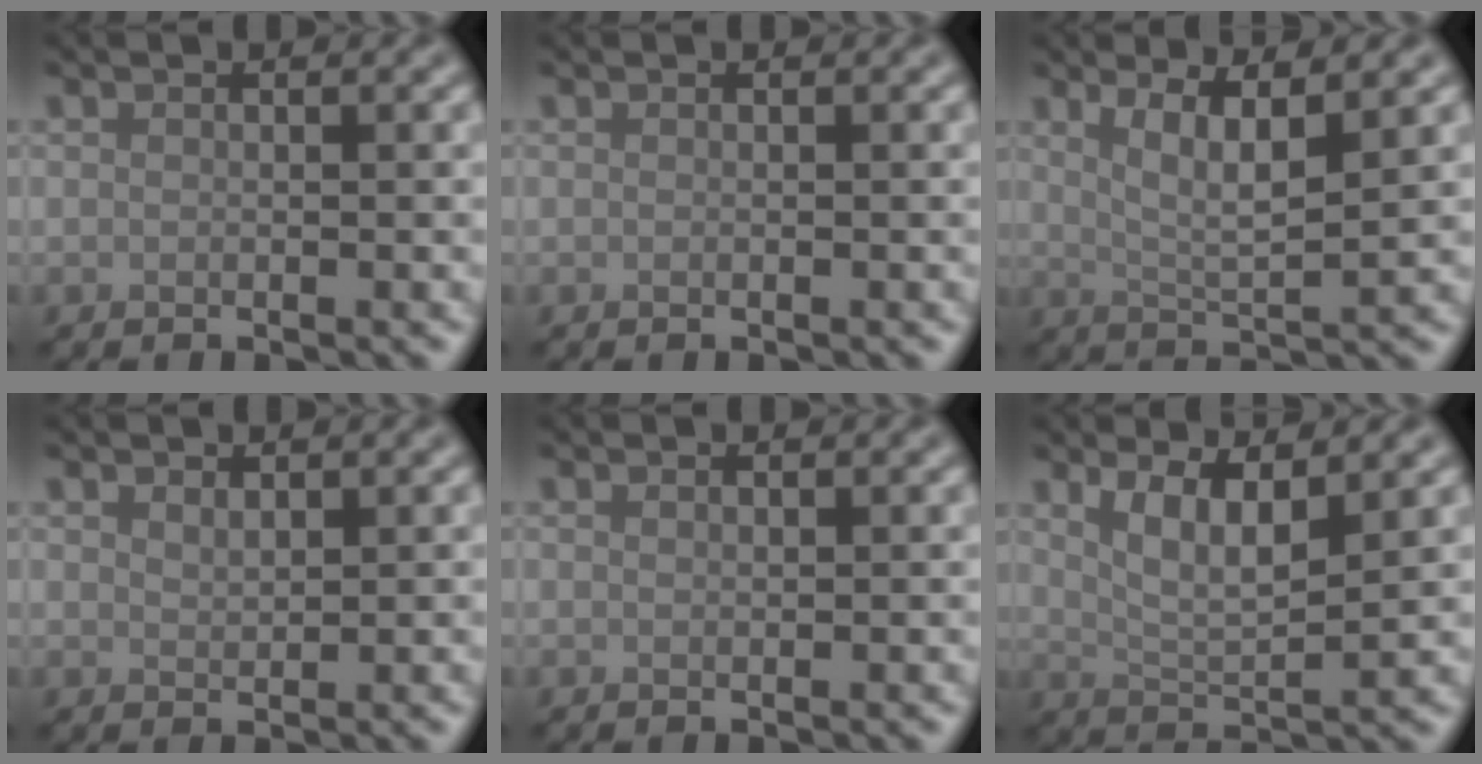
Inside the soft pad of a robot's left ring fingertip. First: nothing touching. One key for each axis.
{"total": 0.0}
{"total": 4.1, "fx": 1.8, "fy": 0.9, "fz": 3.6, "tx": -0.062, "ty": -0.007, "tz": 0.035}
{"total": 0.9, "fx": 0.7, "fy": 0.4, "fz": 0.4, "tx": -0.010, "ty": -0.001, "tz": 0.017}
{"total": 0.0}
{"total": 3.9, "fx": 2.0, "fy": 1.0, "fz": 3.2, "tx": -0.063, "ty": -0.008, "tz": 0.039}